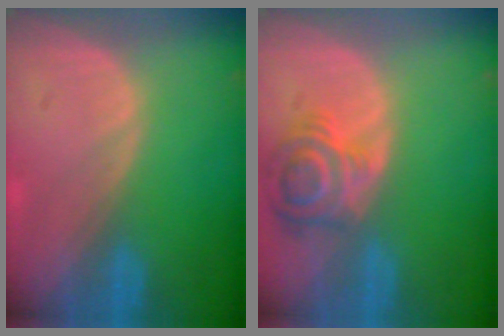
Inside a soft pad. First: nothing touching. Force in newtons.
{"total": 6.4, "press": 6.3, "slide": 0.8}